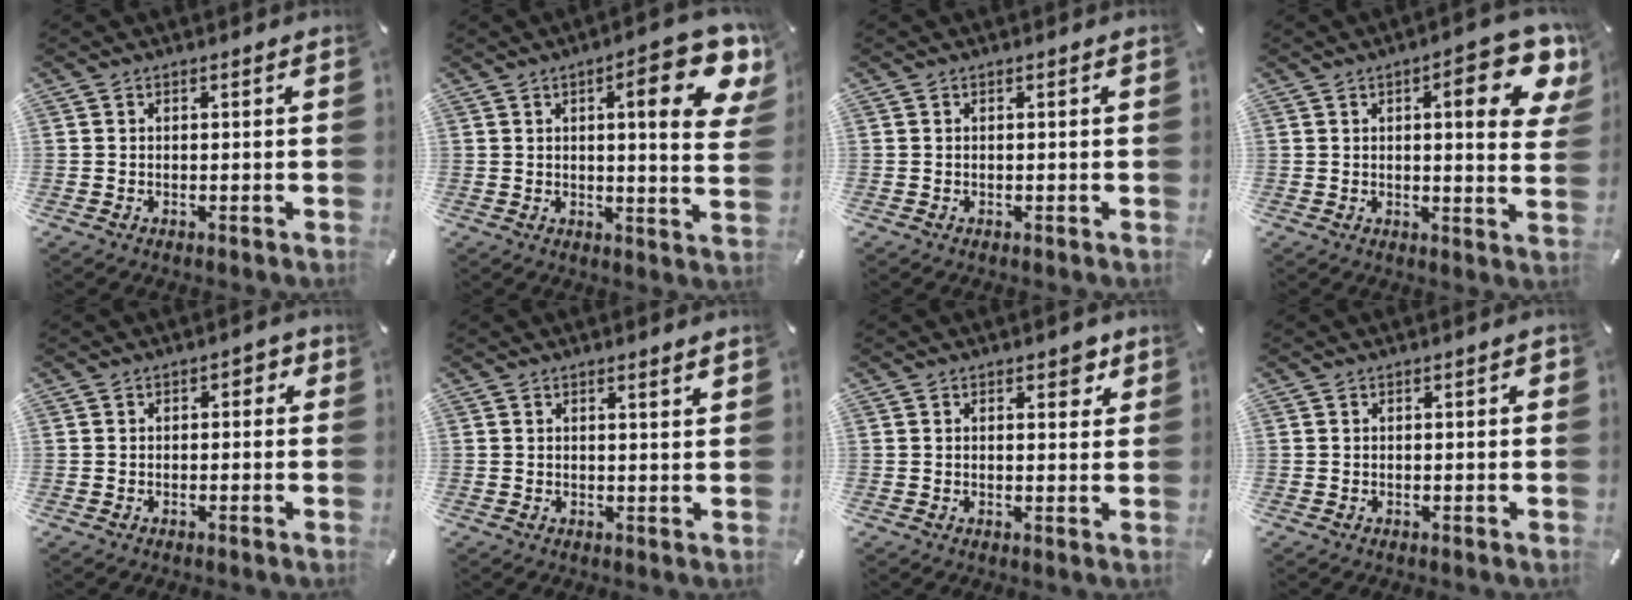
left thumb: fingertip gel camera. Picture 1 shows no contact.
{"total": 15.0, "force": [6.6, 3.9, 12.9], "torque": [-0.165, -0.037, 0.095]}
{"total": 0.0}
{"total": 12.5, "force": [5.4, 3.6, 10.7], "torque": [-0.131, -0.030, 0.080]}
{"total": 1.5, "force": [-0.6, 1.1, 0.8], "torque": [-0.015, 0.009, -0.015]}
{"total": 1.7, "force": [1.1, 0.0, 1.3], "torque": [-0.026, -0.001, 0.019]}
{"total": 3.7, "force": [2.0, 2.1, 2.3], "torque": [-0.012, -0.008, 0.026]}
{"total": 0.7, "force": [0.0, 0.3, 0.7], "torque": [-0.013, 0.002, -0.002]}